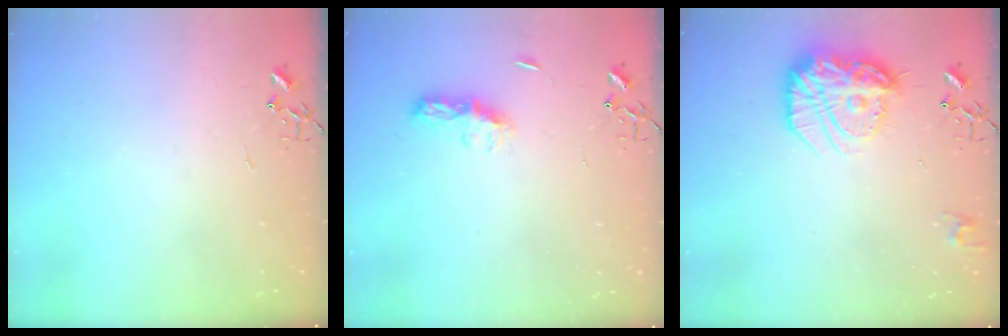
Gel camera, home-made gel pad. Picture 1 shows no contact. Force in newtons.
{"total": 6.7, "press": 6.6, "slide": 0.7}
{"total": 18.8, "press": 18.7, "slide": 1.6}